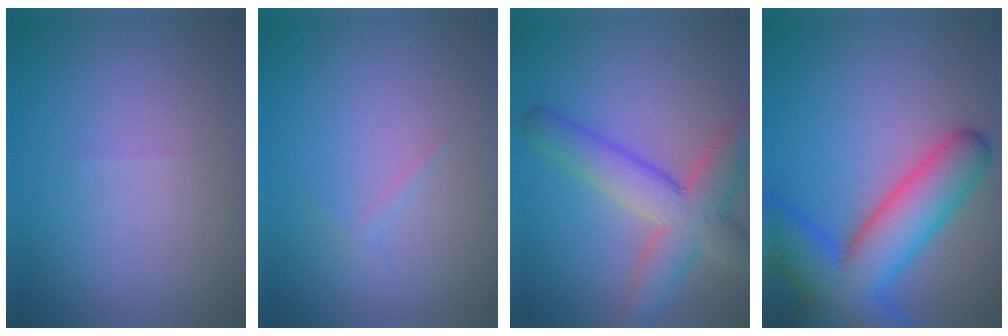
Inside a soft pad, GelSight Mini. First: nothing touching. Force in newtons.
{"total": 0.5, "press": 0.5, "slide": 0.1}
{"total": 6.7, "press": 6.7, "slide": 0.4}
{"total": 10.2, "press": 10.2, "slide": 0.4}